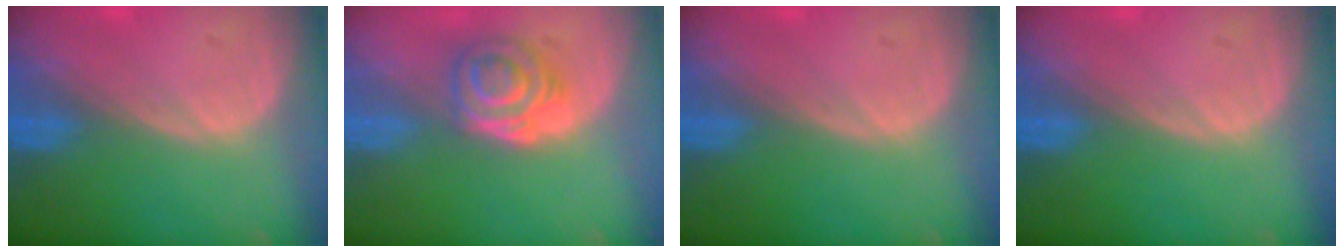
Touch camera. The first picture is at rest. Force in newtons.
{"total": 6.2, "press": 5.2, "slide": 3.3}
{"total": 0.0}
{"total": 0.0}